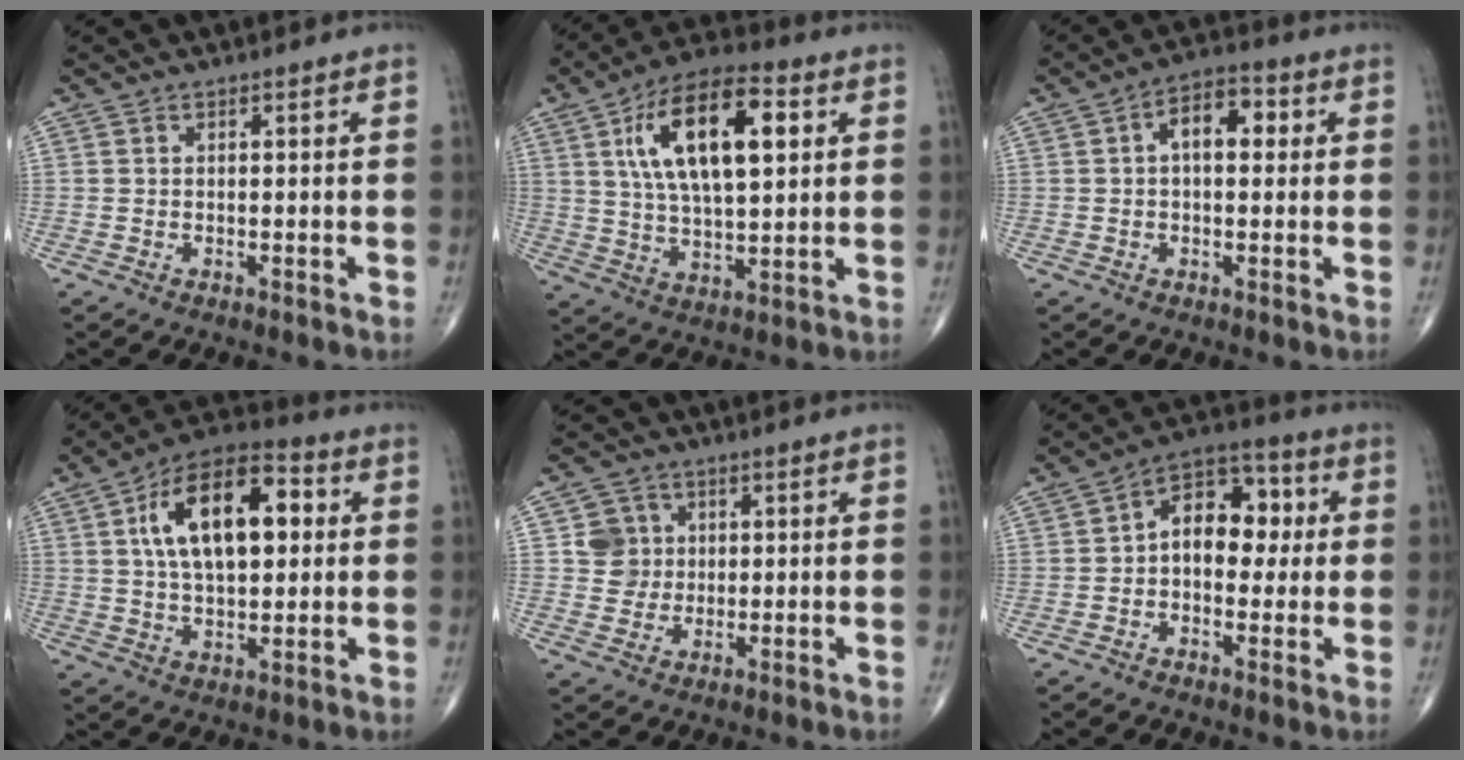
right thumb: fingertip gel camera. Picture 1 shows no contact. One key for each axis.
{"total": 18.0, "fx": 5.3, "fy": 7.8, "fz": 15.3, "tx": -0.249, "ty": 0.001, "tz": 0.087}
{"total": 7.3, "fx": 1.2, "fy": 4.1, "fz": 5.9, "tx": -0.073, "ty": 0.022, "tz": 0.010}
{"total": 18.0, "fx": 3.9, "fy": 9.2, "fz": 15.0, "tx": -0.226, "ty": 0.017, "tz": 0.058}
{"total": 5.2, "fx": 1.0, "fy": 5.0, "fz": 0.8, "tx": 0.017, "ty": 0.003, "tz": 0.014}
{"total": 11.5, "fx": 0.8, "fy": 7.6, "fz": 8.6, "tx": -0.089, "ty": 0.033, "tz": 0.000}